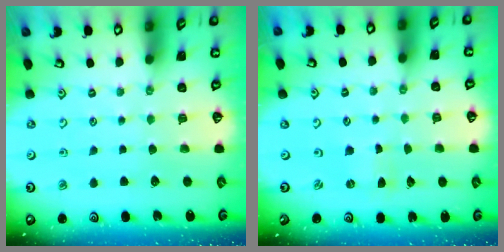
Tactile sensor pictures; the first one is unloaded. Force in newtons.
{"total": 0.0}